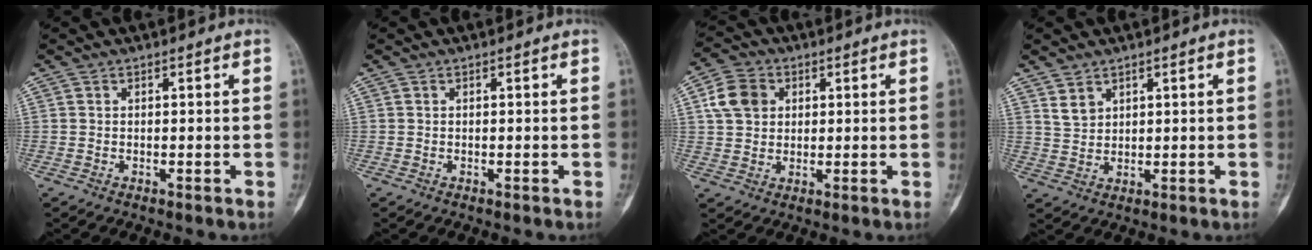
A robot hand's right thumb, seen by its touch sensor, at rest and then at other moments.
{"total": 0.0}
{"total": 7.4, "force": [2.1, 5.9, 3.9], "torque": [-0.057, 0.005, 0.036]}
{"total": 3.3, "force": [2.2, 2.1, 1.2], "torque": [-0.013, -0.016, 0.052]}